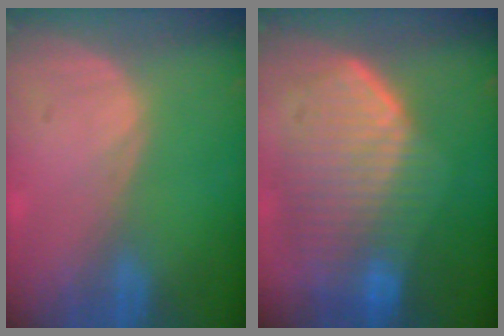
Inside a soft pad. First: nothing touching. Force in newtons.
{"total": 10.9, "press": 9.5, "slide": 5.3}